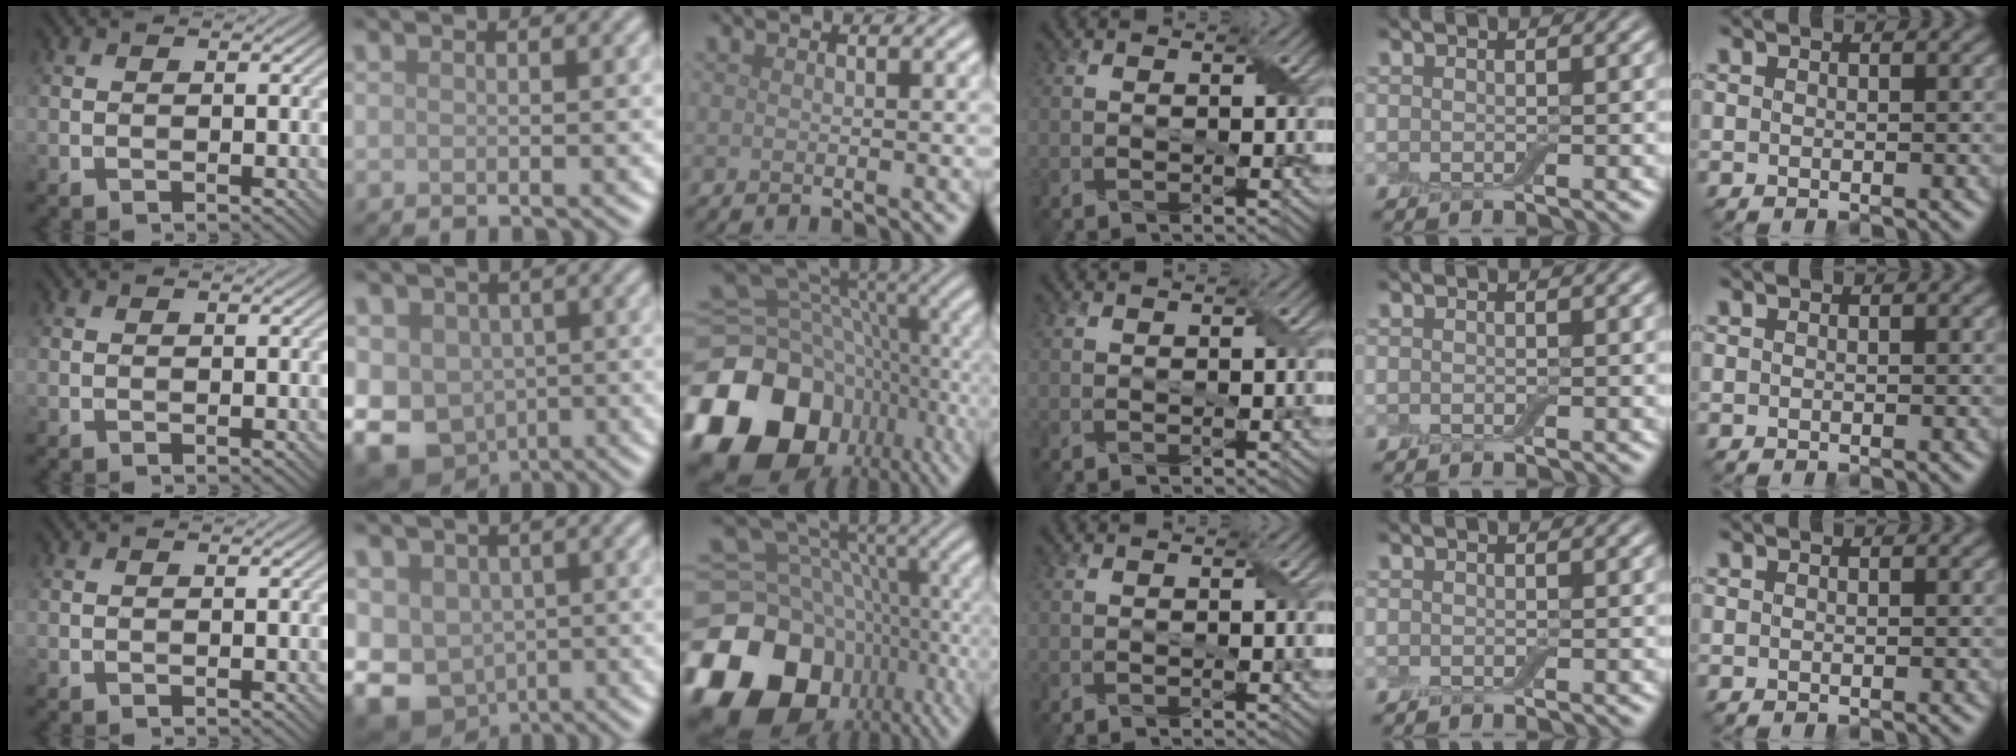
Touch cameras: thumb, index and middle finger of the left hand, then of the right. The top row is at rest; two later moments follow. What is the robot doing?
{"motion": "fold", "object": "aluminum foil"}